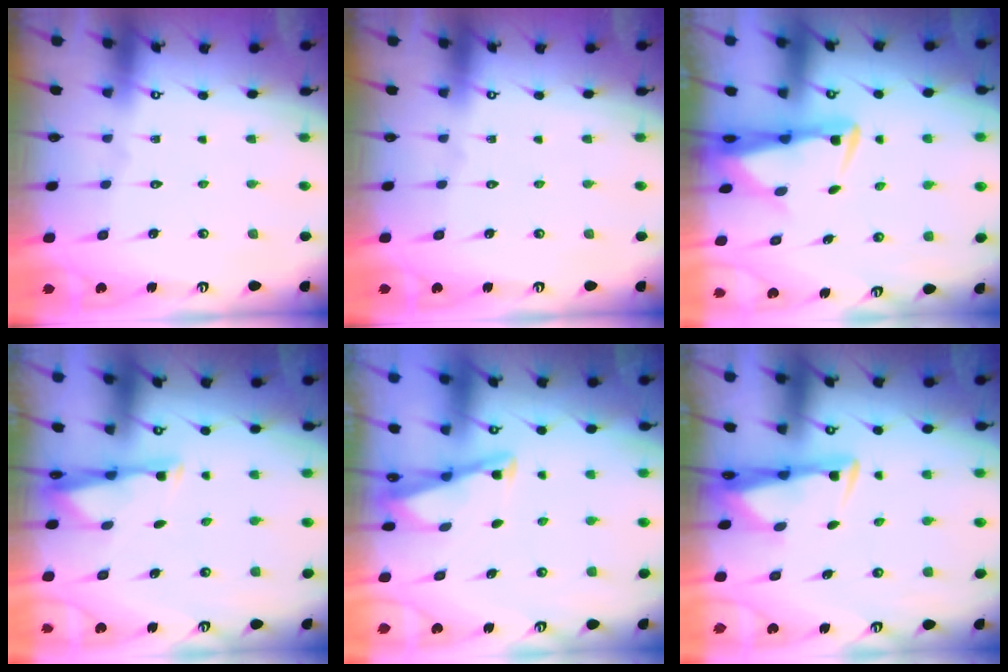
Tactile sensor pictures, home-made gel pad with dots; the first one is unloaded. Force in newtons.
{"total": 0.0}
{"total": 3.4, "press": 3.3, "slide": 0.6}
{"total": 2.9, "press": 2.9, "slide": 0.6}
{"total": 2.9, "press": 2.8, "slide": 0.4}
{"total": 3.1, "press": 3.0, "slide": 0.9}